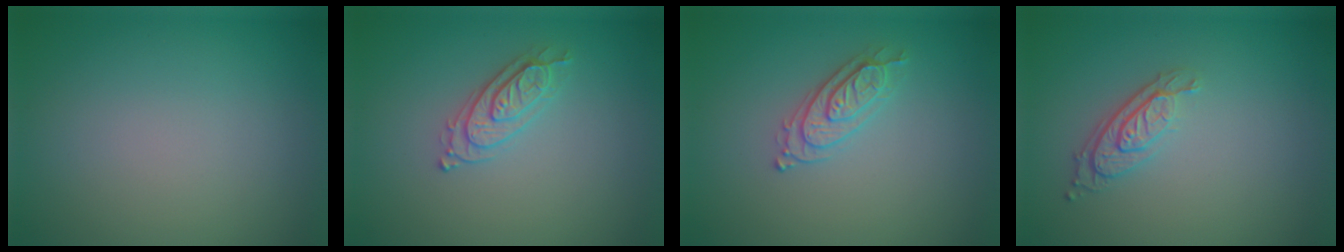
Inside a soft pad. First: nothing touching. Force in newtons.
{"total": 2.2, "press": 2.2, "slide": 0.3}
{"total": 2.2, "press": 2.2, "slide": 0.3}
{"total": 2.9, "press": 2.0, "slide": 2.0}